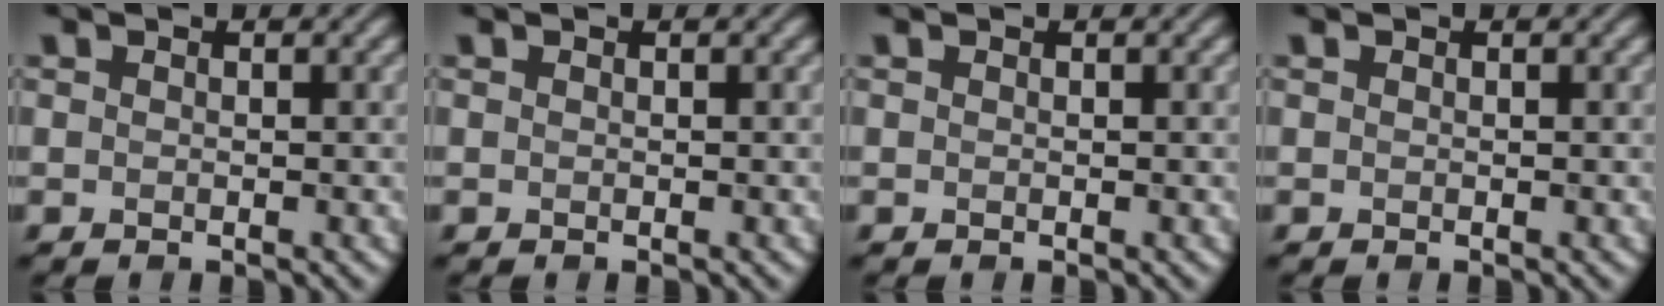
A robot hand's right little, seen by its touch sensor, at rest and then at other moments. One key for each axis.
{"total": 0.0}
{"total": 0.0}
{"total": 0.0}